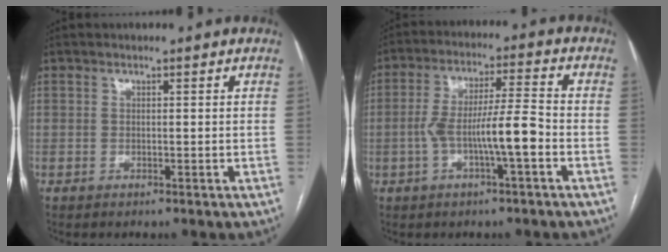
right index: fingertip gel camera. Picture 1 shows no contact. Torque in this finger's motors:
{"motor_torque": [0.87, -0.31, 0.51, 0.15]}